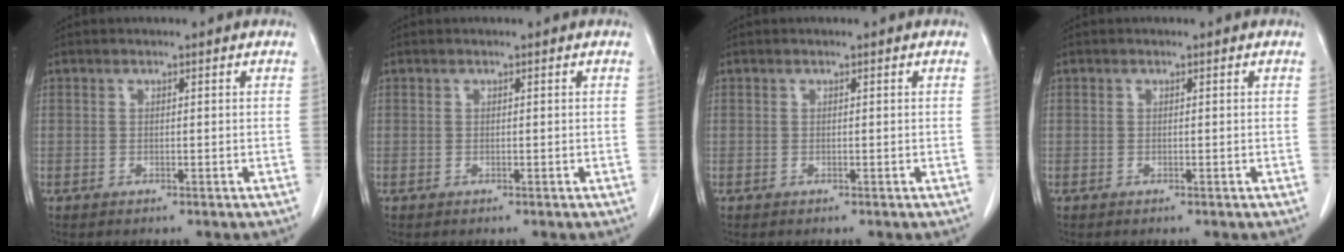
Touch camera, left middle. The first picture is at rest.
{"total": 0.0}
{"total": 0.0}
{"total": 0.0}